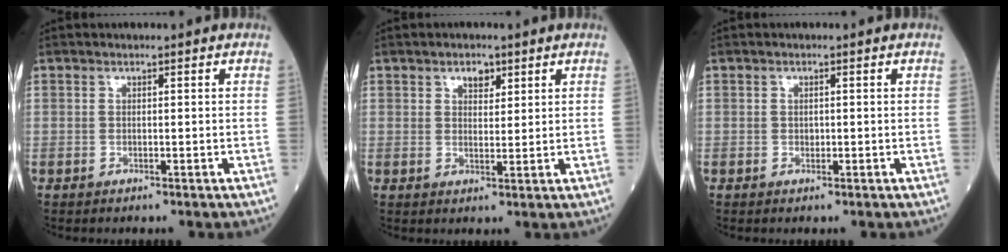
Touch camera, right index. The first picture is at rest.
{"total": 3.2, "force": [1.9, 1.7, 1.8], "torque": [-0.035, 0.000, 0.036]}
{"total": 0.7, "force": [0.1, 0.5, 0.5], "torque": [-0.012, 0.001, 0.004]}